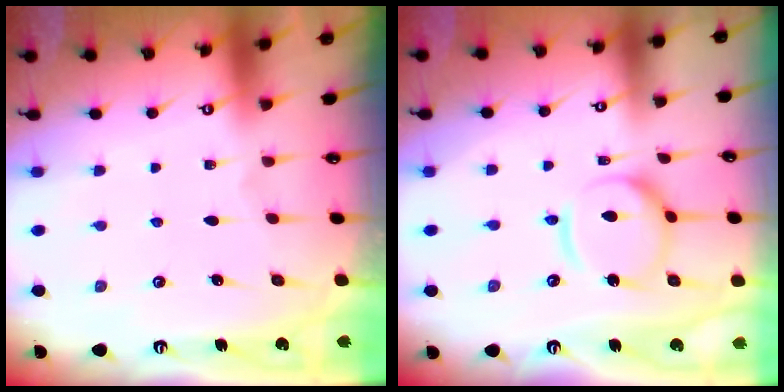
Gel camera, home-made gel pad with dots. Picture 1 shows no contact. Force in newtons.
{"total": 11.8, "press": 11.7, "slide": 1.2}